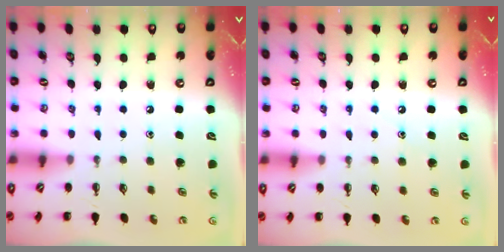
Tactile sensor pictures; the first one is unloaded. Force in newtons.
{"total": 6.3, "press": 6.0, "slide": 1.8}